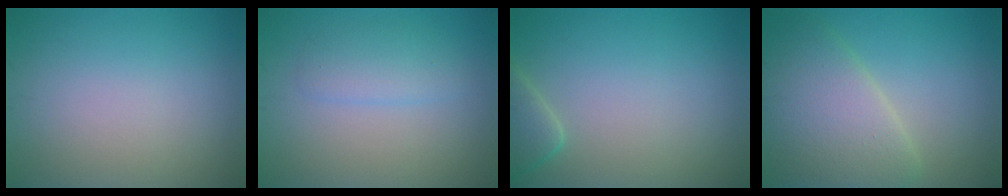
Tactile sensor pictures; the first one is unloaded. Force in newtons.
{"total": 2.2, "press": 2.2, "slide": 0.1}
{"total": 2.3, "press": 2.2, "slide": 0.4}
{"total": 6.7, "press": 6.7, "slide": 0.2}